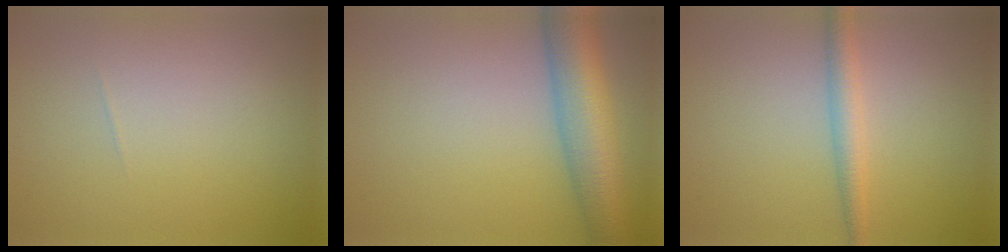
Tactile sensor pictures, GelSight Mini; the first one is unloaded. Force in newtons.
{"total": 8.2, "press": 8.2, "slide": 0.4}
{"total": 2.3, "press": 2.3, "slide": 0.1}